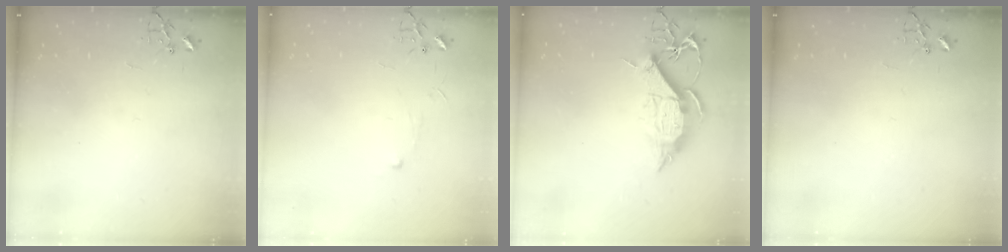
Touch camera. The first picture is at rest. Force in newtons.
{"total": 3.9, "press": 3.8, "slide": 0.4}
{"total": 11.4, "press": 11.3, "slide": 1.1}
{"total": 0.0}